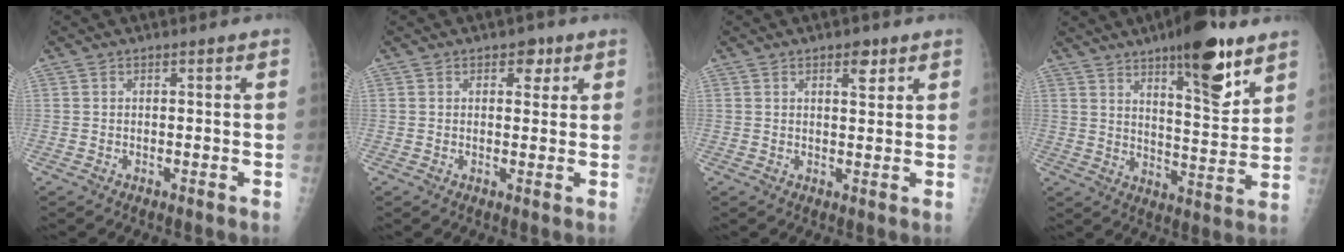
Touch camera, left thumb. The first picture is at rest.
{"total": 3.1, "force": [1.6, 2.1, 1.7], "torque": [-0.001, -0.005, 0.018]}
{"total": 3.2, "force": [1.9, 1.5, 2.2], "torque": [-0.020, -0.010, 0.027]}
{"total": 15.8, "force": [9.7, 4.6, 11.6], "torque": [-0.138, -0.061, 0.147]}